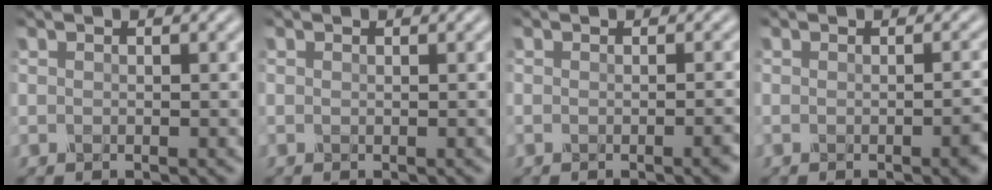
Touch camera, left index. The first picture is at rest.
{"total": 0.0}
{"total": 2.2, "force": [-0.8, 1.0, 1.8], "torque": [0.000, 0.007, -0.015]}
{"total": 2.9, "force": [-1.0, 1.0, 2.5], "torque": [-0.020, 0.003, -0.013]}